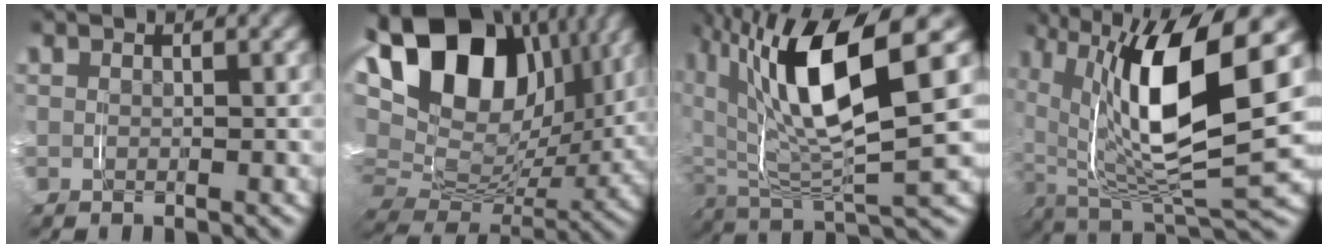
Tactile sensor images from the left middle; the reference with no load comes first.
{"total": 19.4, "force": [4.6, 12.5, 14.1], "torque": [-0.226, 0.005, 0.060]}
{"total": 11.6, "force": [2.8, 4.3, 10.4], "torque": [-0.202, 0.005, 0.042]}
{"total": 14.8, "force": [1.8, 6.5, 13.1], "torque": [-0.208, 0.007, 0.027]}